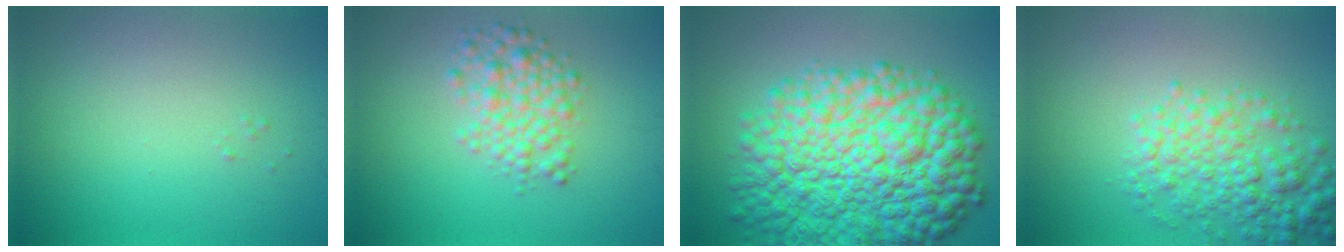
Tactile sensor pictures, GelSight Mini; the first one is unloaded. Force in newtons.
{"total": 3.6, "press": 3.6, "slide": 0.2}
{"total": 14.4, "press": 14.4, "slide": 0.4}
{"total": 5.3, "press": 5.3, "slide": 0.1}